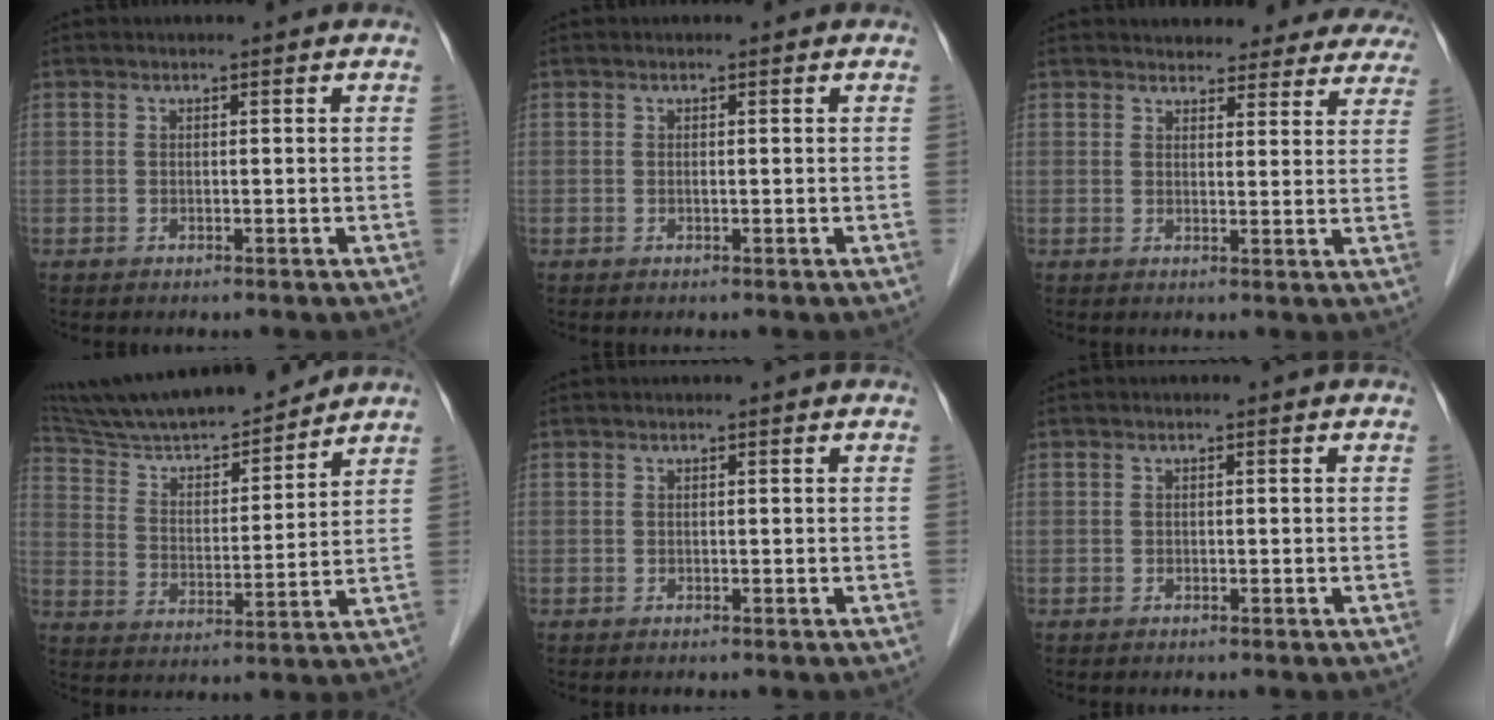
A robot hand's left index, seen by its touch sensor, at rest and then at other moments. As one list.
[{"total": 0.0}, {"total": 14.8, "force": [13.7, 5.0, 2.5], "torque": [0.006, -0.009, 0.137]}, {"total": 18.0, "force": [16.5, 2.1, 6.7], "torque": [-0.118, 0.005, 0.275]}, {"total": 0.0}, {"total": 0.0}]